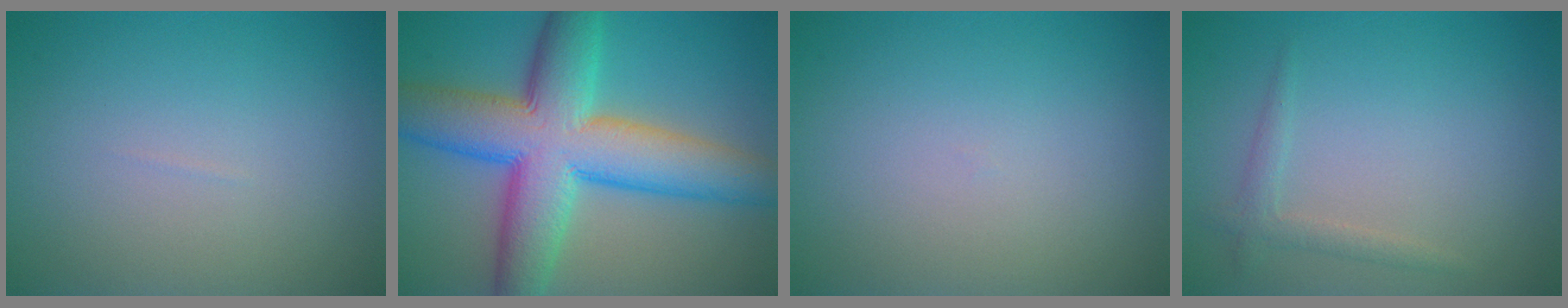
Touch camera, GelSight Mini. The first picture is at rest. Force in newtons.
{"total": 12.0, "press": 12.0, "slide": 0.3}
{"total": 0.0}
{"total": 1.5, "press": 1.5, "slide": 0.1}